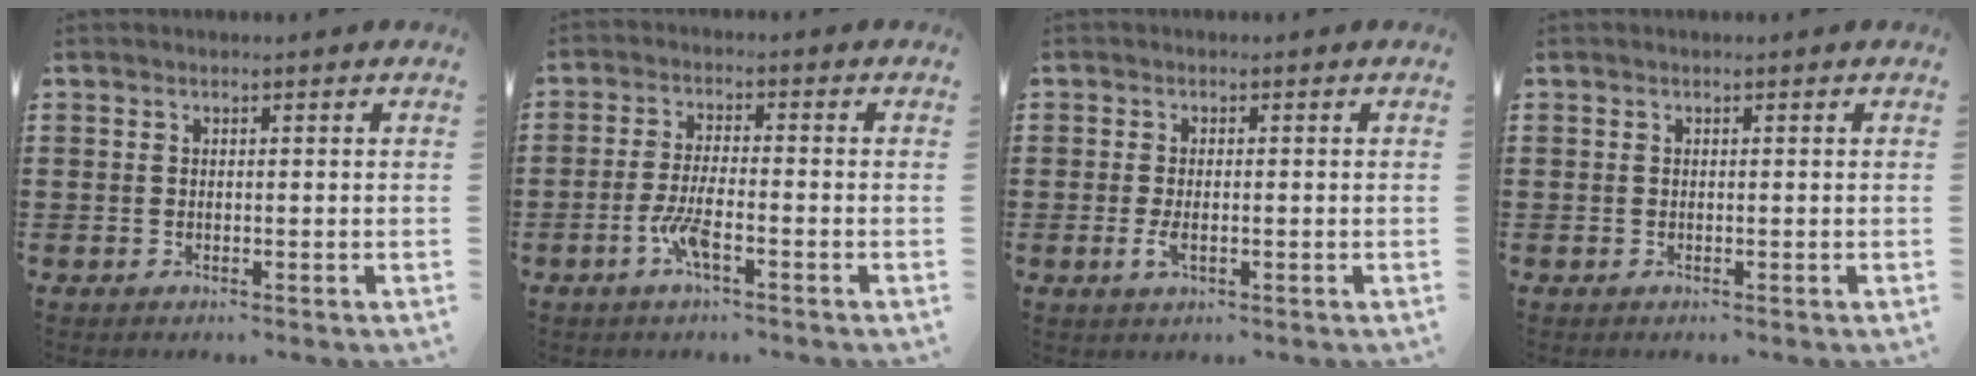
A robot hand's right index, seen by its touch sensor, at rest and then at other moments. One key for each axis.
{"total": 5.2, "fx": -2.6, "fy": 0.9, "fz": 4.4, "tx": -0.099, "ty": -0.007, "tz": -0.053}
{"total": 2.4, "fx": -0.5, "fy": 0.9, "fz": 2.1, "tx": -0.048, "ty": -0.006, "tz": -0.010}
{"total": 0.0}